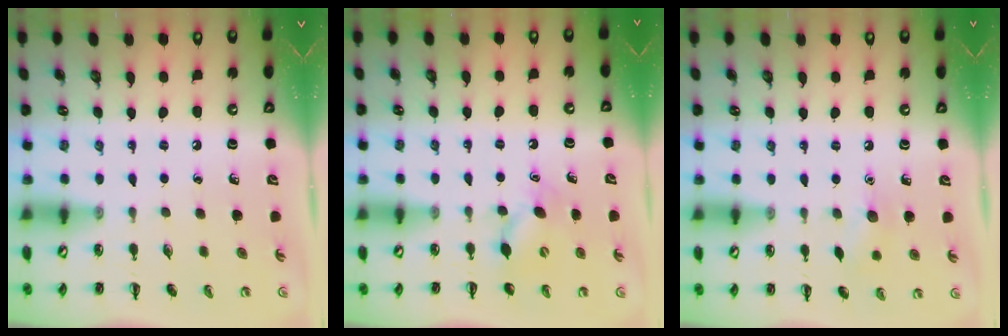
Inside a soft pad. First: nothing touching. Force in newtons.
{"total": 7.4, "press": 7.2, "slide": 1.5}
{"total": 7.4, "press": 7.2, "slide": 1.7}